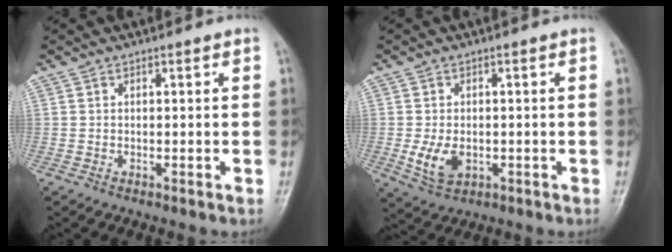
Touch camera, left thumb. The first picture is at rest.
{"total": 5.8, "force": [-1.1, 3.8, 4.2], "torque": [-0.073, -0.006, -0.013]}